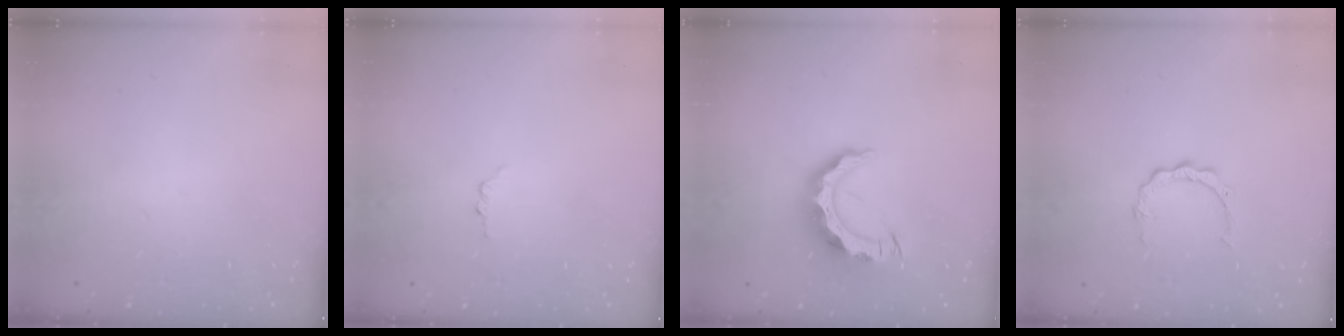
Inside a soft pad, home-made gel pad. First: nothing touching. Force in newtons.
{"total": 2.8, "press": 2.8, "slide": 0.3}
{"total": 10.4, "press": 10.4, "slide": 1.2}
{"total": 4.3, "press": 4.2, "slide": 0.4}